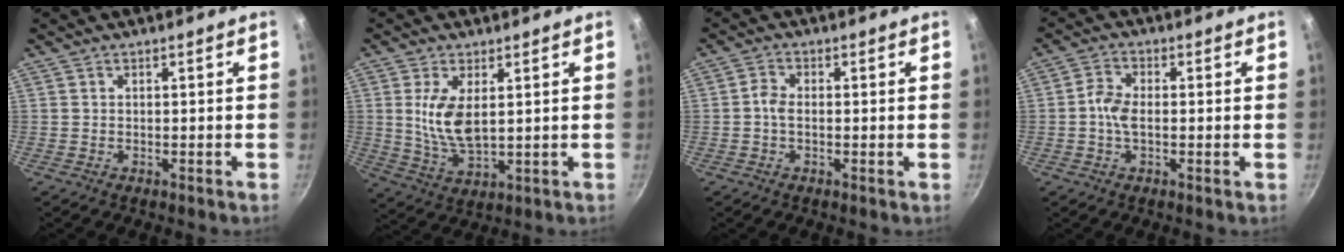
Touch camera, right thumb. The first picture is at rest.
{"total": 8.9, "force": [1.9, 4.2, 7.6], "torque": [-0.142, -0.018, 0.046]}
{"total": 2.6, "force": [-0.3, 1.5, 2.1], "torque": [-0.048, 0.009, -0.014]}
{"total": 4.4, "force": [-0.4, 2.4, 3.6], "torque": [-0.079, 0.012, -0.017]}